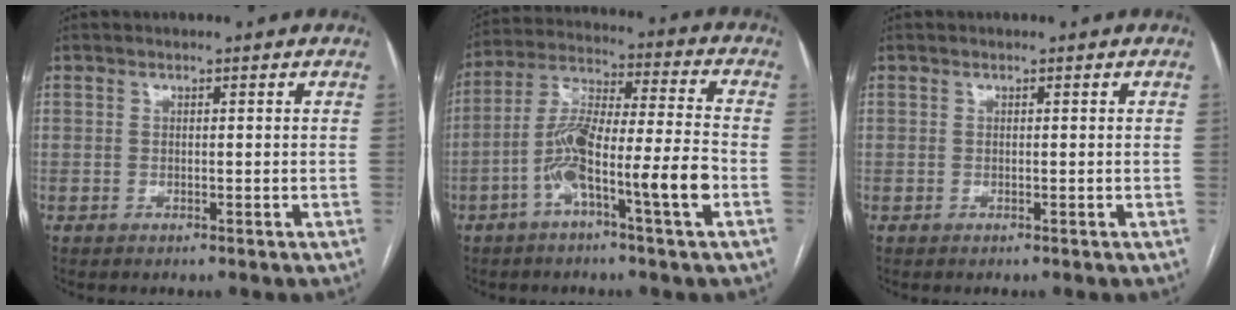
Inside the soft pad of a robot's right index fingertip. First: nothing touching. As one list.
[{"total": 13.0, "force": [-4.9, 0.8, 12.1], "torque": [-0.227, 0.018, -0.089]}, {"total": 0.0}]